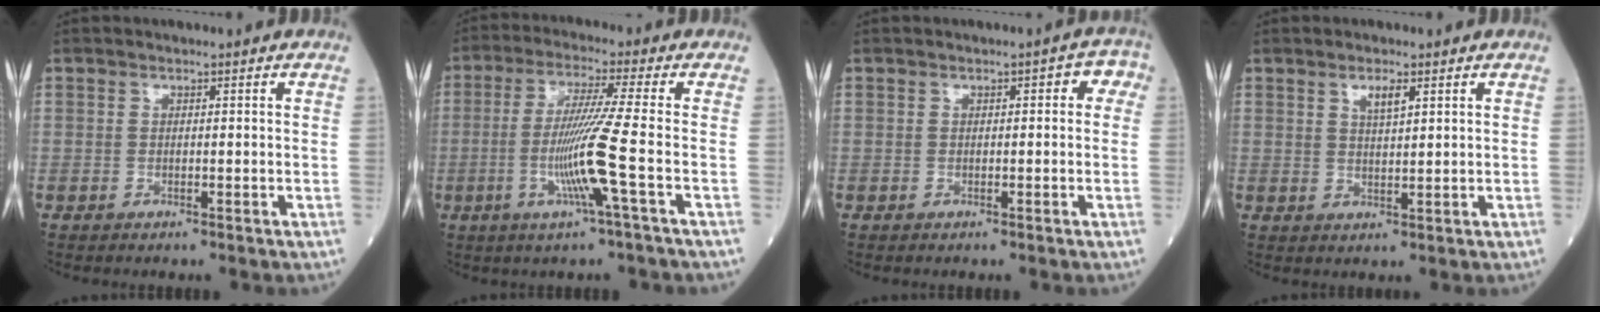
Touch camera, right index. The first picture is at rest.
{"total": 9.8, "force": [-2.6, -2.0, 9.2], "torque": [-0.187, -0.015, -0.054]}
{"total": 2.6, "force": [0.4, 1.4, 2.2], "torque": [-0.017, 0.020, -0.001]}
{"total": 2.5, "force": [1.5, 0.5, 2.0], "torque": [-0.039, 0.000, 0.027]}